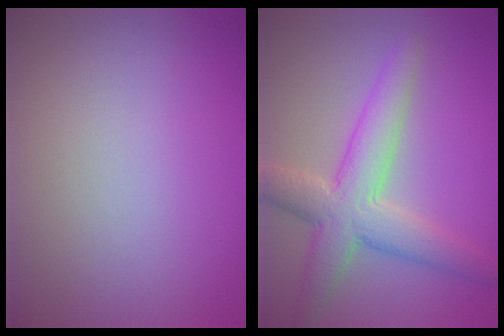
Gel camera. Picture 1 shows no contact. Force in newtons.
{"total": 5.6, "press": 5.6, "slide": 0.2}